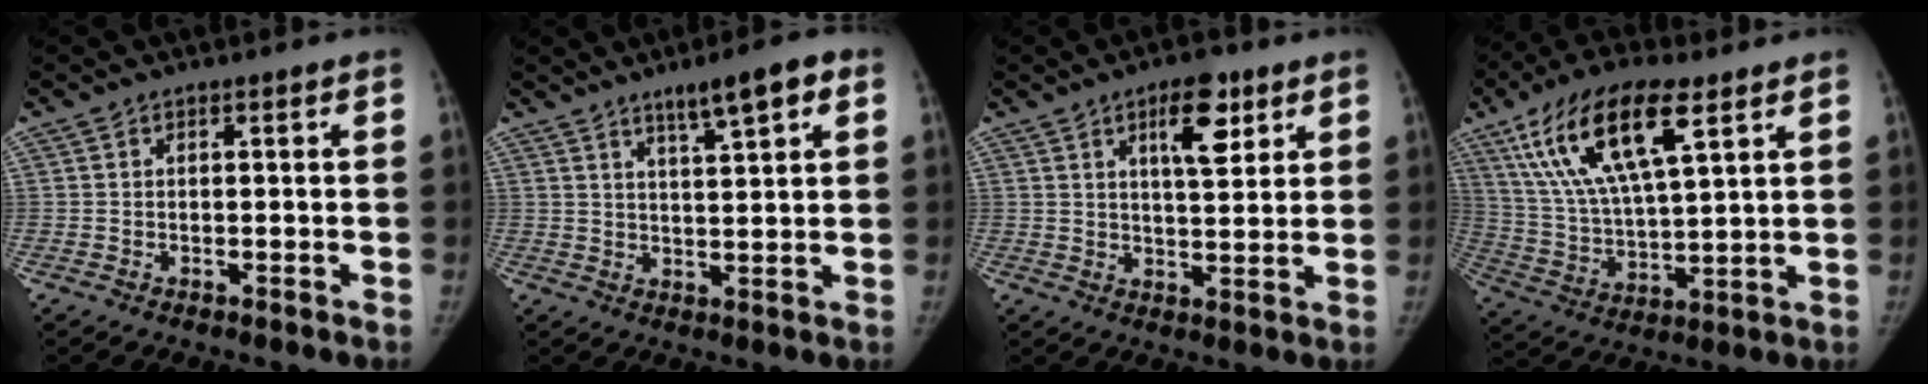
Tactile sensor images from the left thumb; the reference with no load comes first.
{"total": 7.4, "force": [4.3, 1.3, 5.9], "torque": [-0.085, -0.014, 0.067]}
{"total": 8.3, "force": [4.4, 3.3, 6.3], "torque": [-0.076, -0.023, 0.064]}
{"total": 19.4, "force": [9.6, 6.9, 15.4], "torque": [-0.281, -0.017, 0.180]}